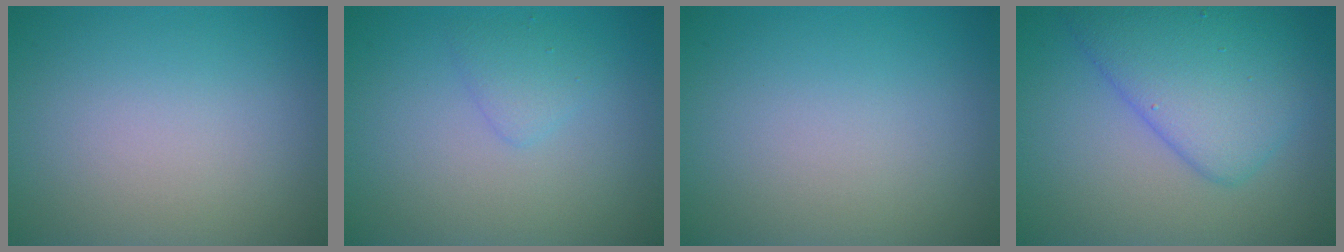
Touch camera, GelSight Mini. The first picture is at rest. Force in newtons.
{"total": 1.5, "press": 1.5, "slide": 0.0}
{"total": 0.0}
{"total": 6.1, "press": 6.1, "slide": 0.1}